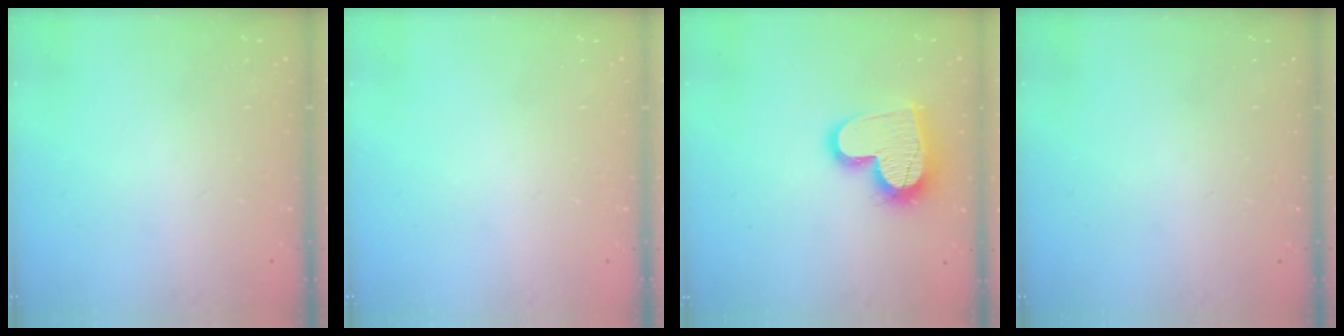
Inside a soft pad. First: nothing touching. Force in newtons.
{"total": 0.0}
{"total": 16.5, "press": 16.5, "slide": 1.1}
{"total": 0.0}